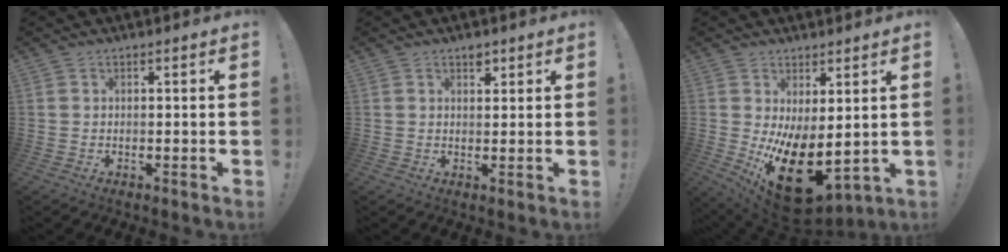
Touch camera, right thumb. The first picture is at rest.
{"total": 2.3, "force": [1.7, 1.1, 1.0], "torque": [0.009, -0.015, 0.025]}
{"total": 16.4, "force": [-2.7, 8.5, 13.8], "torque": [-0.210, -0.009, -0.022]}